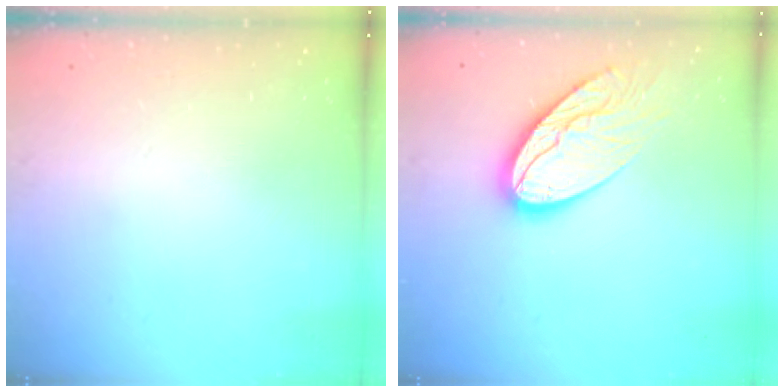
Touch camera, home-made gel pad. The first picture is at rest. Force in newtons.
{"total": 14.4, "press": 14.3, "slide": 1.2}